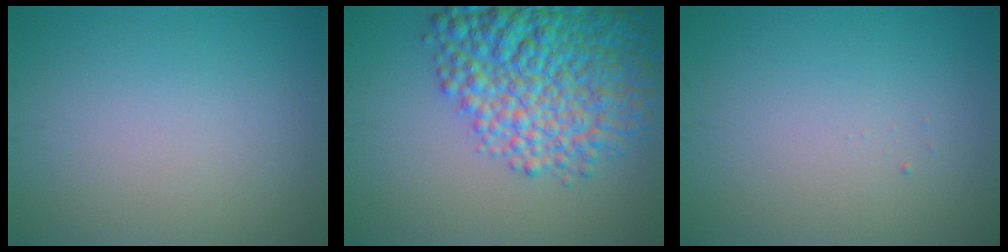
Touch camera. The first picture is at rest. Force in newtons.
{"total": 10.2, "press": 10.2, "slide": 0.4}
{"total": 0.0}